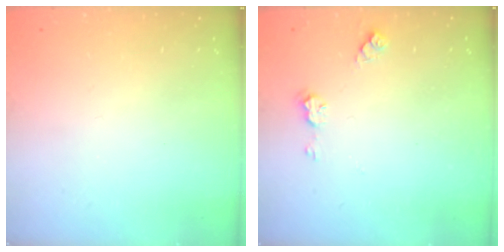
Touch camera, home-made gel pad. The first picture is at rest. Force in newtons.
{"total": 5.1, "press": 5.0, "slide": 0.6}